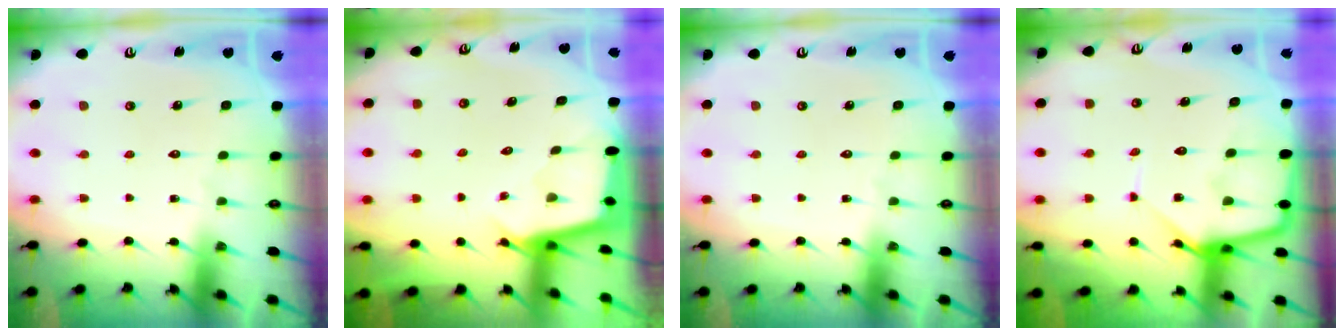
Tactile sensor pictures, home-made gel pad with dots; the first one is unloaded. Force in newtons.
{"total": 2.4, "press": 2.4, "slide": 0.1}
{"total": 0.0}
{"total": 10.5, "press": 10.4, "slide": 0.9}